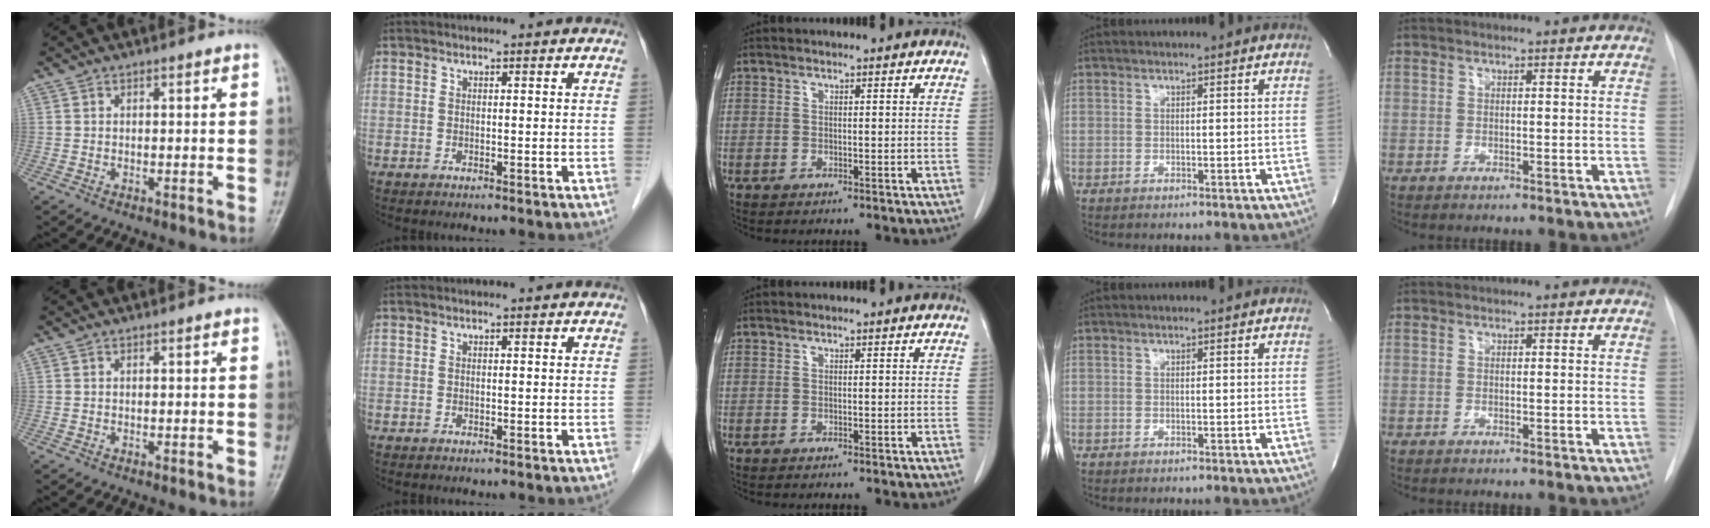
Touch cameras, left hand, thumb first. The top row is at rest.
{}